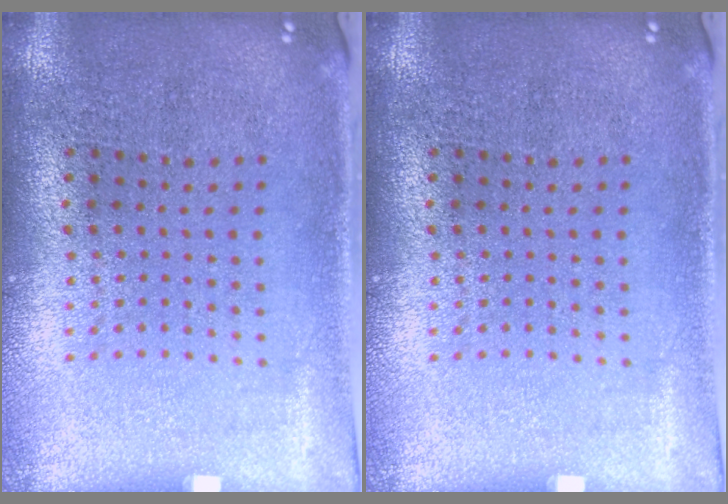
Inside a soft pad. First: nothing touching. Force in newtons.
{"total": 0.0}